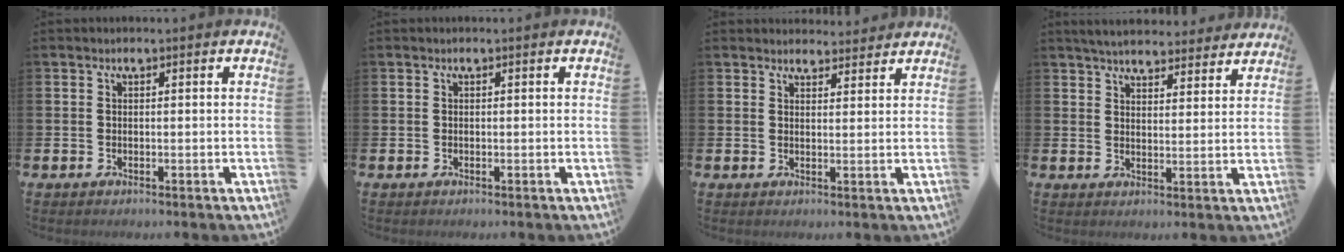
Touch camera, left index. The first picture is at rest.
{"total": 0.0}
{"total": 2.9, "force": [2.8, 0.6, -0.1], "torque": [0.006, -0.018, 0.050]}
{"total": 4.9, "force": [4.8, 0.8, 0.7], "torque": [-0.028, -0.026, 0.084]}